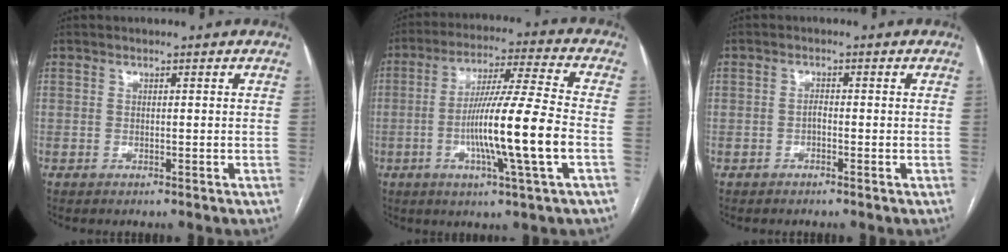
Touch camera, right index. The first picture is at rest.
{"total": 14.5, "force": [-3.3, -1.0, 14.1], "torque": [-0.258, -0.007, -0.067]}
{"total": 0.9, "force": [-0.5, 0.5, 0.6], "torque": [-0.005, 0.004, -0.010]}